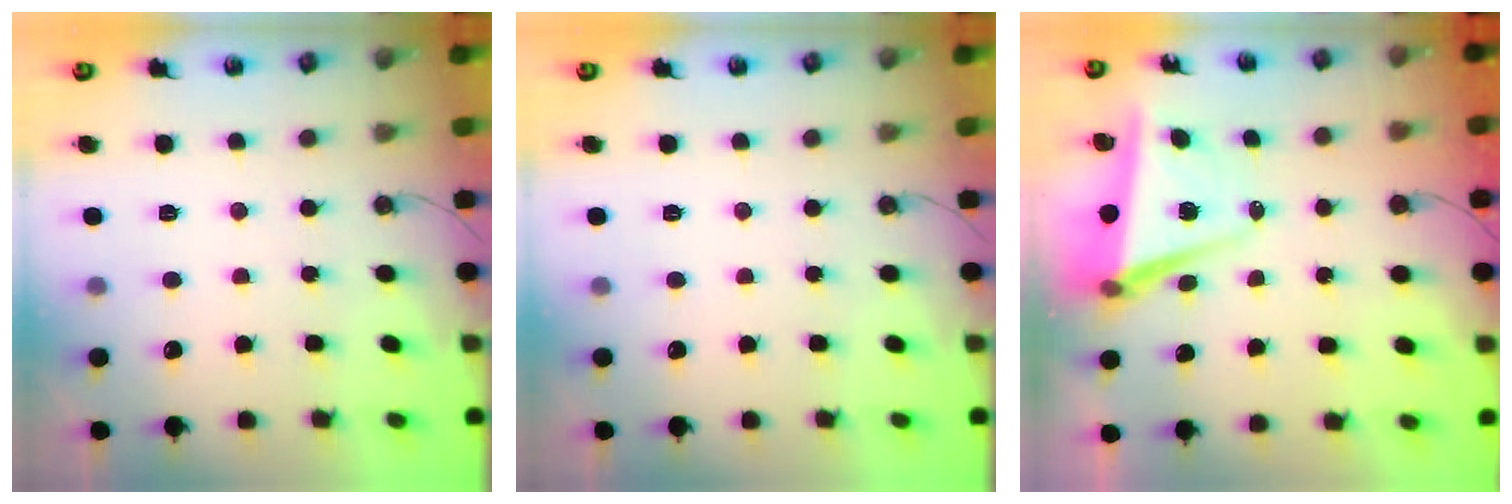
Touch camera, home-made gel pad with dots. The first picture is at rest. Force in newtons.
{"total": 0.0}
{"total": 6.4, "press": 5.8, "slide": 2.6}